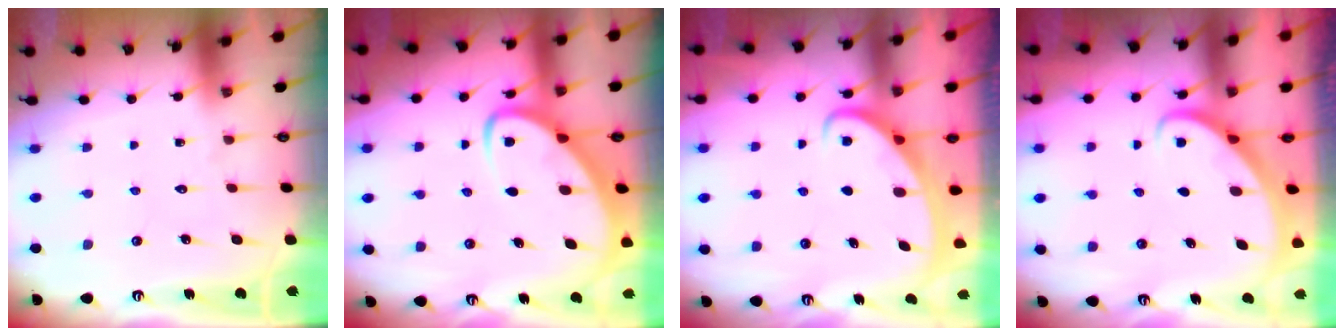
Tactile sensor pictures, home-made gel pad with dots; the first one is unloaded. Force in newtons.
{"total": 5.8, "press": 5.7, "slide": 0.7}
{"total": 2.3, "press": 2.3, "slide": 0.3}
{"total": 2.7, "press": 2.7, "slide": 0.2}